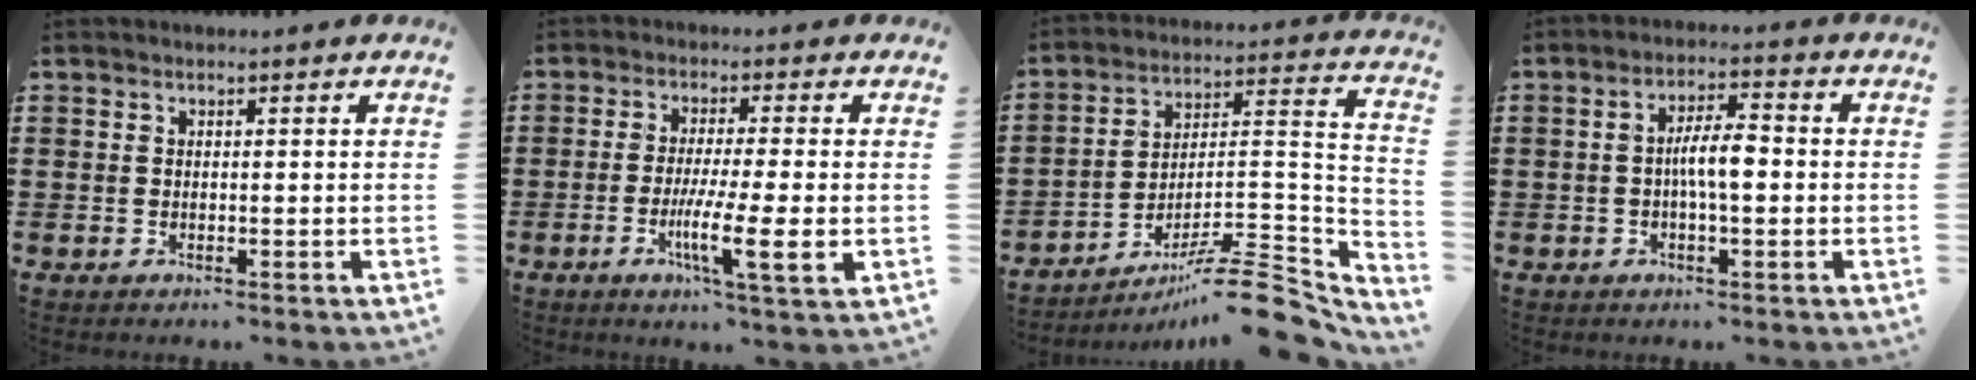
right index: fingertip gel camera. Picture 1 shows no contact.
{"total": 8.4, "force": [-2.2, 0.6, 8.1], "torque": [-0.147, -0.017, -0.040]}
{"total": 11.6, "force": [-8.9, 1.8, 7.3], "torque": [-0.103, 0.027, -0.168]}
{"total": 5.5, "force": [-0.5, 1.5, 5.2], "torque": [-0.101, 0.005, -0.014]}